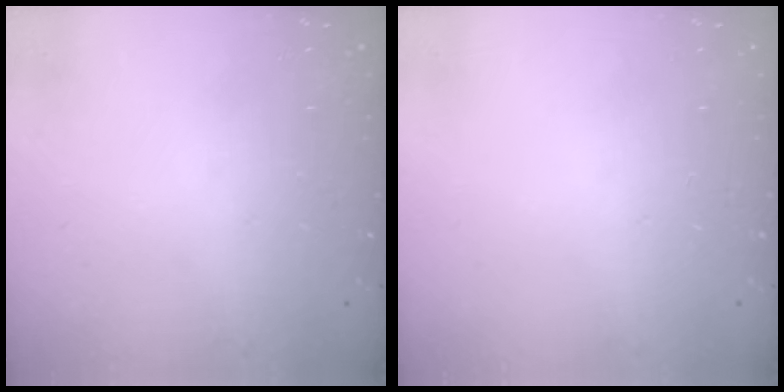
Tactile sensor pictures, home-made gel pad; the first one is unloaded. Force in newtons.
{"total": 0.0}